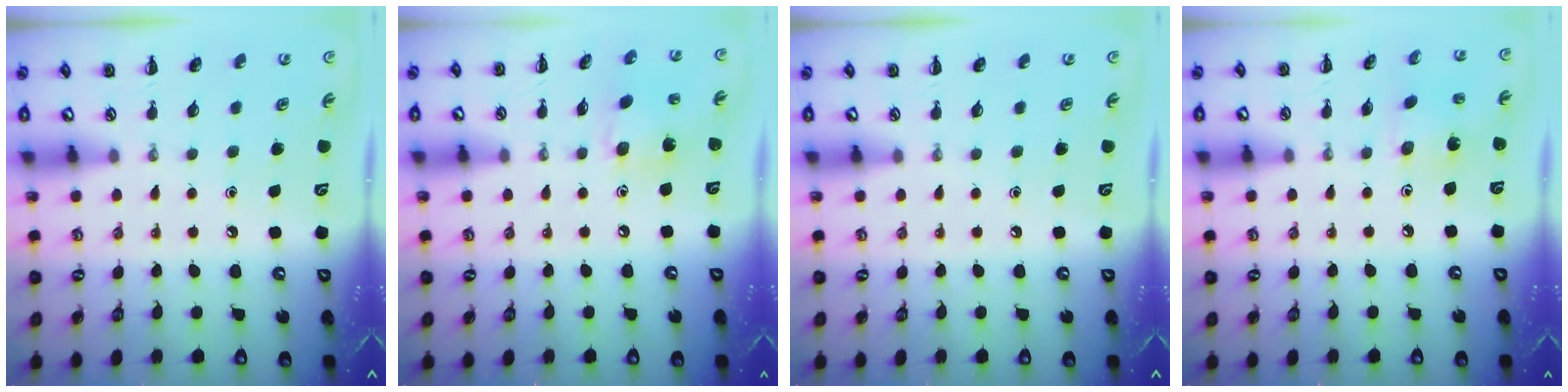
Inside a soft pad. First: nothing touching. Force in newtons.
{"total": 6.3, "press": 6.3, "slide": 0.7}
{"total": 0.0}
{"total": 1.7, "press": 1.7, "slide": 0.5}